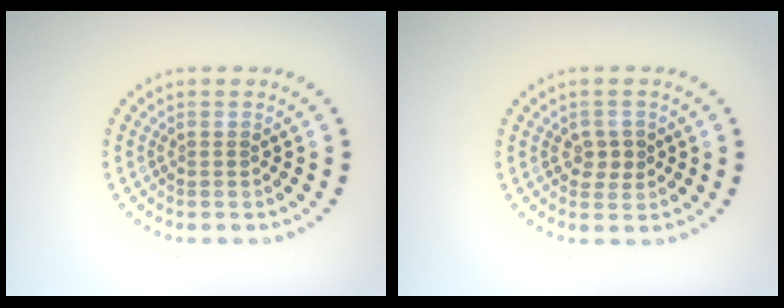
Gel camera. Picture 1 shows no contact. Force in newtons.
{"total": 1.9, "press": 1.8, "slide": 0.3}